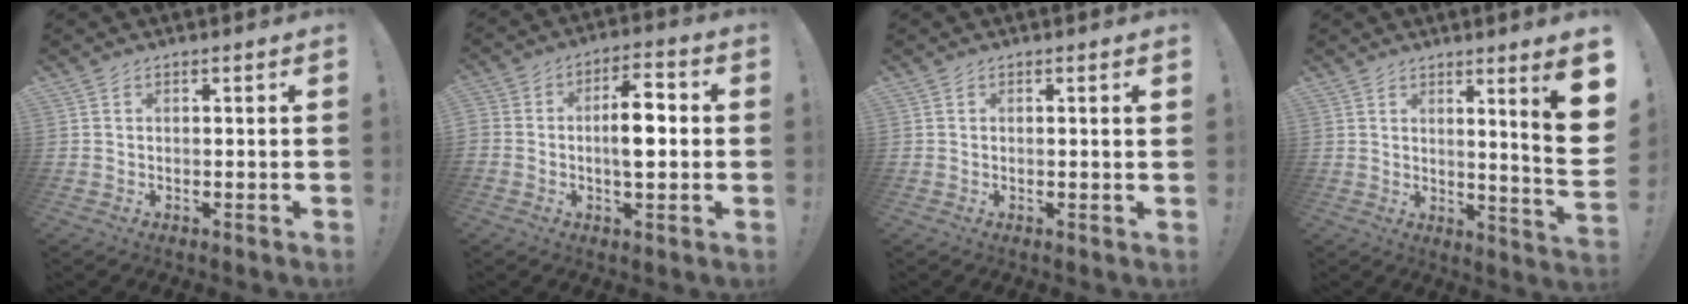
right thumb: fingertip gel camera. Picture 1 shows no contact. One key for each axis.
{"total": 9.0, "fx": -1.1, "fy": 4.5, "fz": 7.7, "tx": -0.132, "ty": 0.016, "tz": -0.022}
{"total": 1.0, "fx": 0.6, "fy": -0.3, "fz": 0.8, "tx": -0.007, "ty": -0.004, "tz": 0.008}
{"total": 11.2, "fx": 4.1, "fy": -0.6, "fz": 10.4, "tx": -0.146, "ty": -0.047, "tz": 0.054}